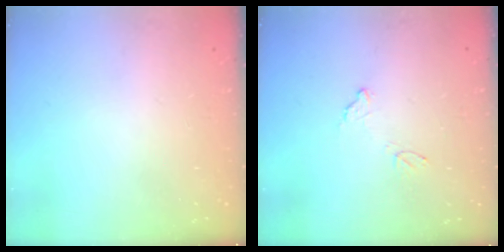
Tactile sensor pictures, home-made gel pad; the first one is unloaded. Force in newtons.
{"total": 8.0, "press": 8.0, "slide": 0.4}